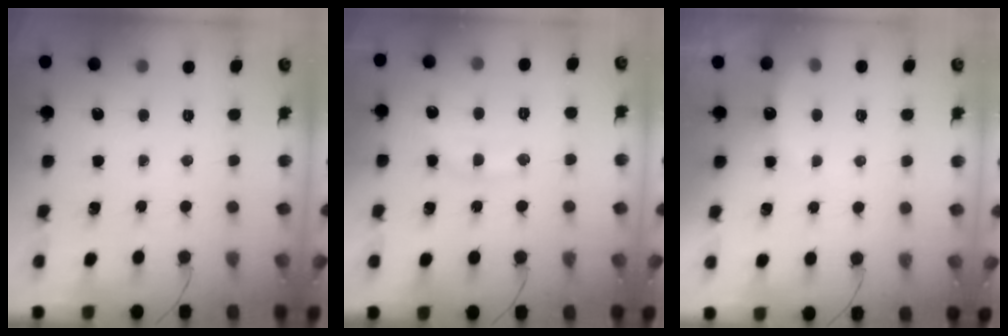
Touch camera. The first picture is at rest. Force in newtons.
{"total": 10.2, "press": 10.2, "slide": 0.5}
{"total": 7.2, "press": 7.1, "slide": 1.1}